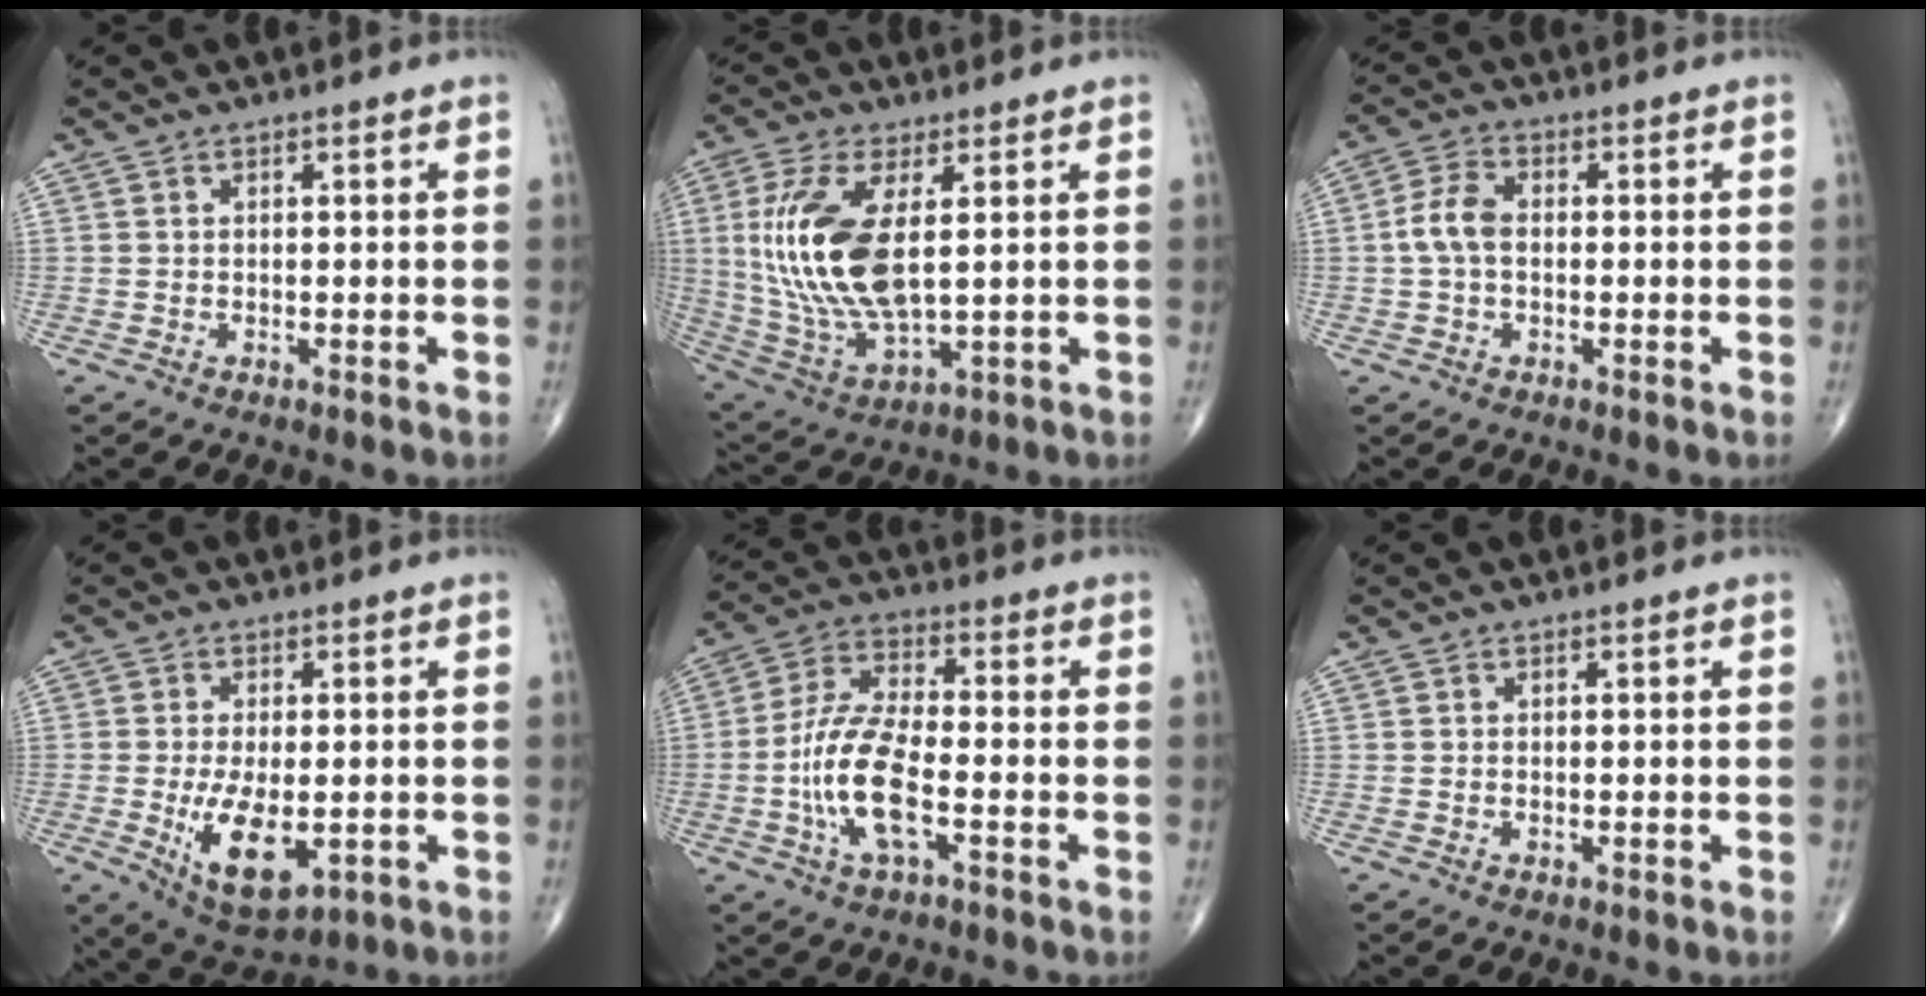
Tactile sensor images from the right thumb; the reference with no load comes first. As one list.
[{"total": 17.5, "force": [2.5, 7.6, 15.5], "torque": [-0.338, -0.017, 0.060]}, {"total": 5.5, "force": [-0.2, 3.5, 4.2], "torque": [-0.088, 0.018, -0.011]}, {"total": 10.6, "force": [-2.2, 5.0, 9.0], "torque": [-0.147, -0.018, -0.024]}, {"total": 12.4, "force": [-3.4, 4.5, 11.0], "torque": [-0.230, 0.023, -0.068]}, {"total": 0.0}]